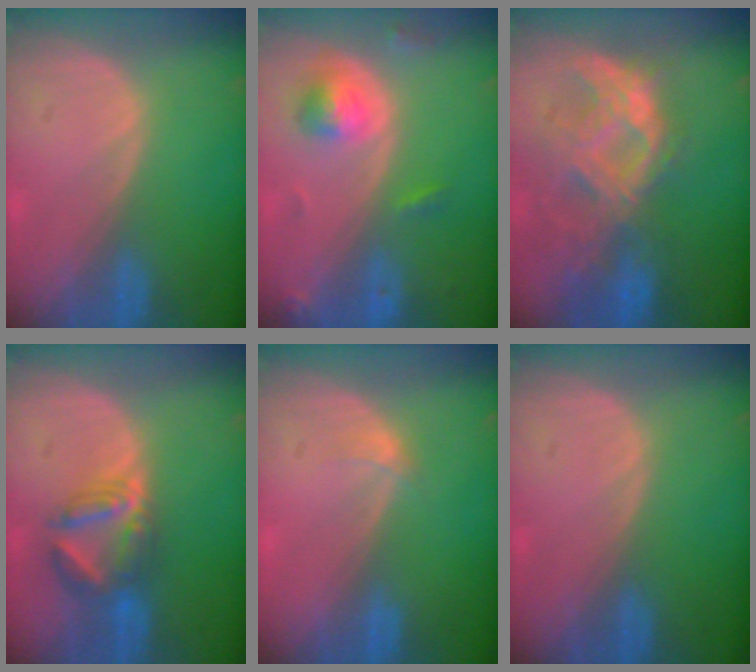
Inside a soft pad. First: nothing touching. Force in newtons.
{"total": 4.8, "press": 4.6, "slide": 1.1}
{"total": 9.9, "press": 8.8, "slide": 4.5}
{"total": 6.0, "press": 6.0, "slide": 0.3}
{"total": 1.0, "press": 1.0, "slide": 0.1}
{"total": 0.0}